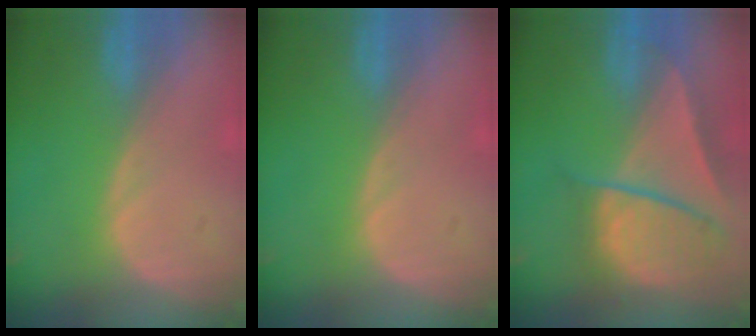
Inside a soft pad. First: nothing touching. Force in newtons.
{"total": 0.0}
{"total": 9.4, "press": 8.1, "slide": 4.8}